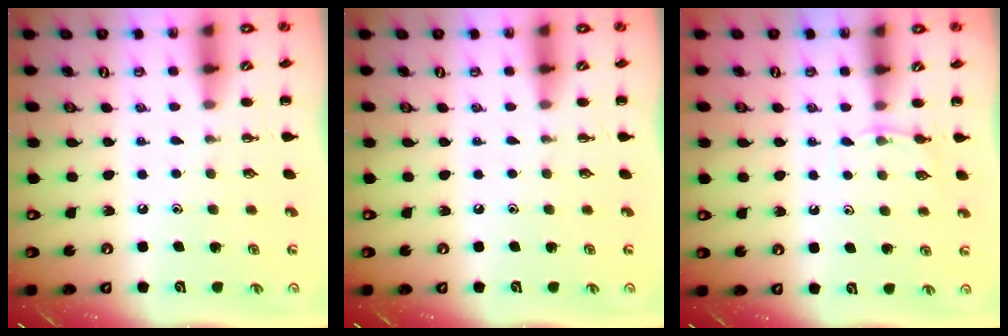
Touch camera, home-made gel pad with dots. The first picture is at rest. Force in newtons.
{"total": 0.0}
{"total": 3.6, "press": 3.5, "slide": 1.0}